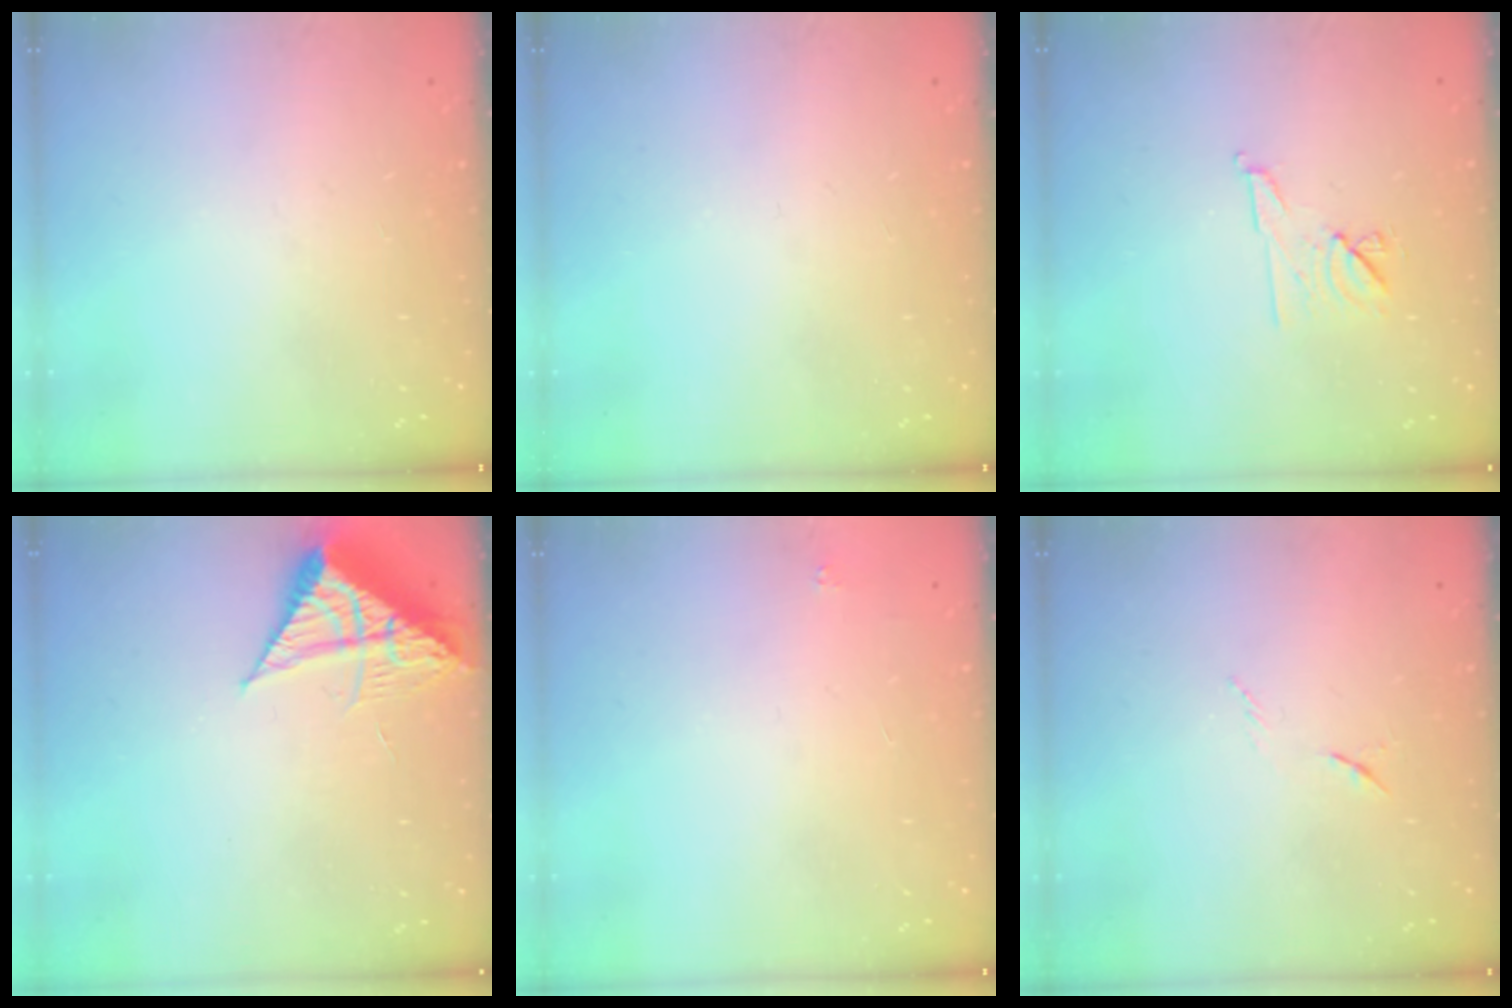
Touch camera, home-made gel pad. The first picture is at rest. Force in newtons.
{"total": 0.0}
{"total": 7.5, "press": 7.4, "slide": 1.3}
{"total": 8.8, "press": 8.8, "slide": 1.0}
{"total": 1.8, "press": 1.7, "slide": 0.1}
{"total": 6.2, "press": 6.1, "slide": 0.9}